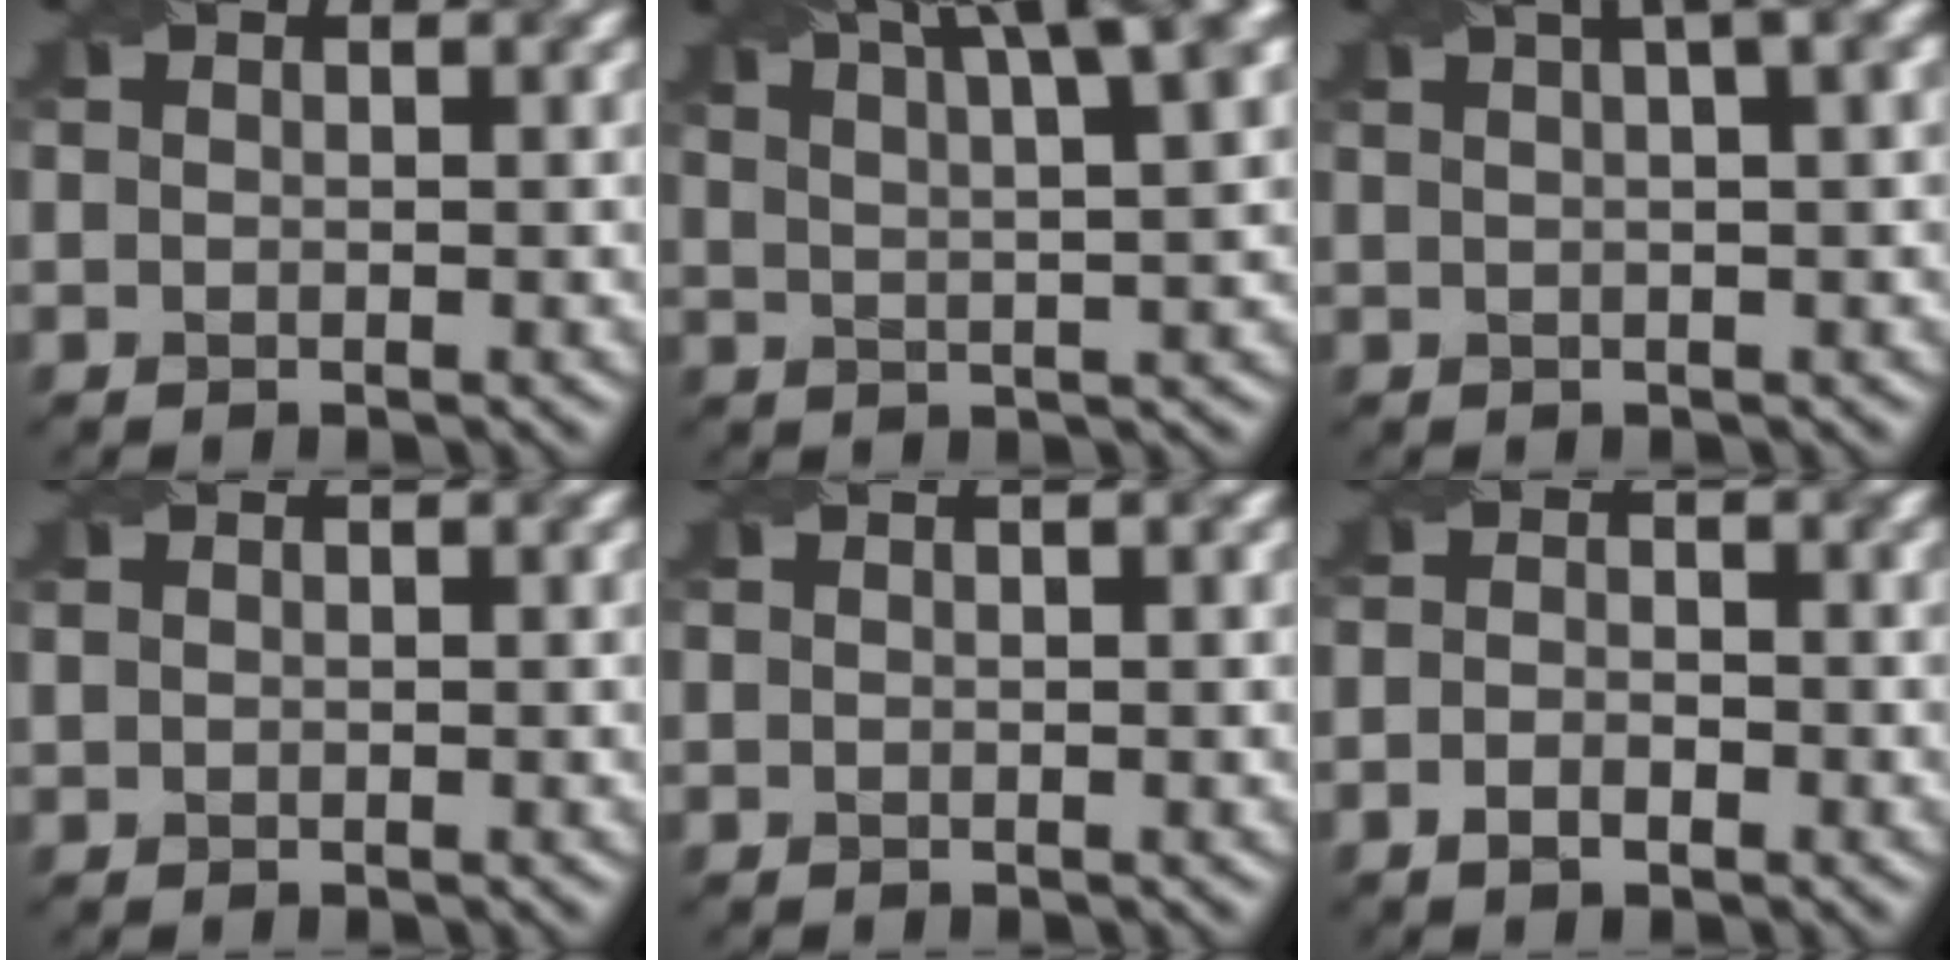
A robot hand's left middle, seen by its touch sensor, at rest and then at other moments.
{"total": 13.8, "force": [8.5, 4.5, 9.9], "torque": [-0.110, 0.058, 0.087]}
{"total": 8.5, "force": [4.4, 3.5, 6.4], "torque": [-0.039, 0.050, 0.031]}
{"total": 0.5, "force": [0.4, 0.3, 0.1], "torque": [-0.002, 0.001, 0.010]}
{"total": 0.8, "force": [0.5, 0.2, 0.7], "torque": [-0.011, 0.001, 0.003]}
{"total": 1.8, "force": [-0.9, 1.0, 1.2], "torque": [-0.015, -0.003, -0.017]}